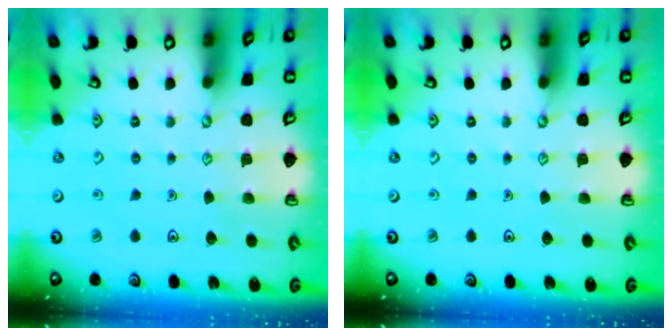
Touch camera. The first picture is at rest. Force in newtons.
{"total": 0.0}